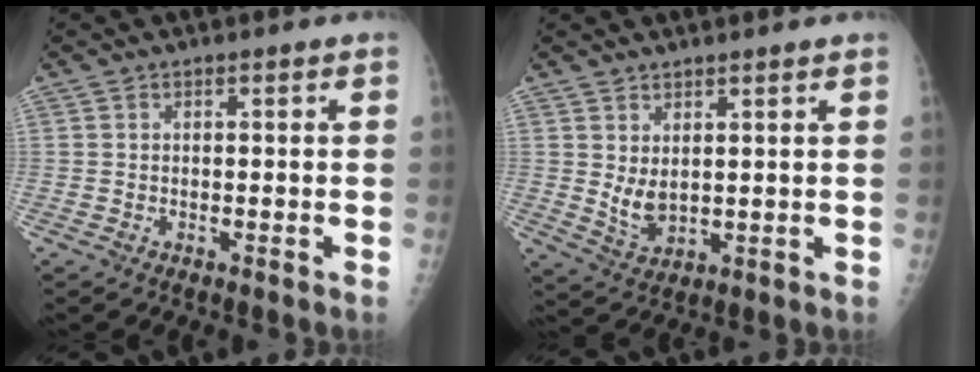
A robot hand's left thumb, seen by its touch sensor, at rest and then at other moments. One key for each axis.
{"total": 5.1, "fx": 2.2, "fy": 2.3, "fz": 4.0, "tx": -0.068, "ty": -0.026, "tz": 0.049}